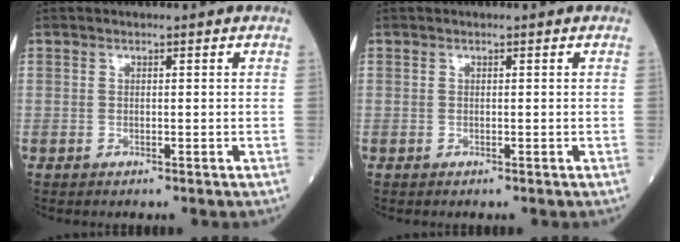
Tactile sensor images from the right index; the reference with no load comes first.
{"total": 0.0}